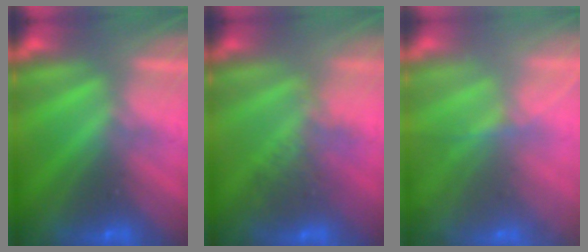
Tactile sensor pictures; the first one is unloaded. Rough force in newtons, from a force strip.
{"total": 2.4}
{"total": 7.3}